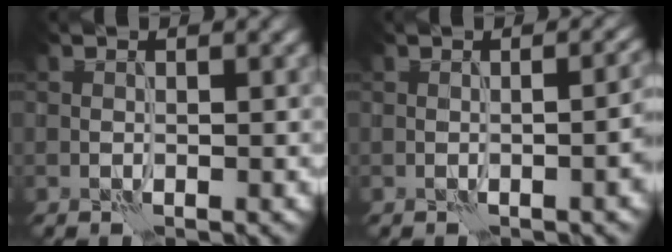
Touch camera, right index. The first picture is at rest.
{"total": 4.9, "force": [-0.5, 2.0, 4.4], "torque": [-0.028, 0.009, -0.003]}